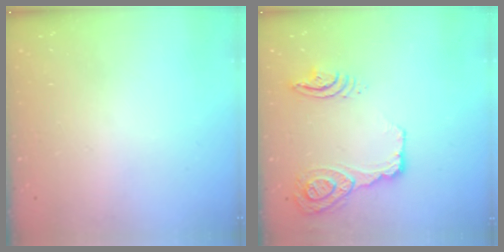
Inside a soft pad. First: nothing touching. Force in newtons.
{"total": 30.8, "press": 21.2, "slide": 22.4}